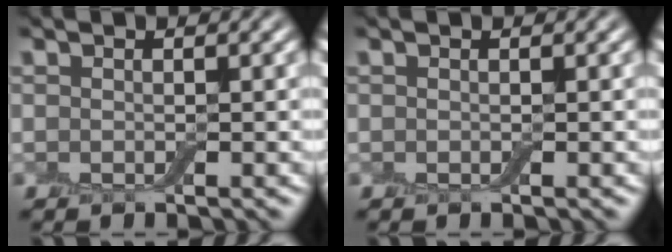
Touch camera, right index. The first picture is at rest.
{"total": 0.0}